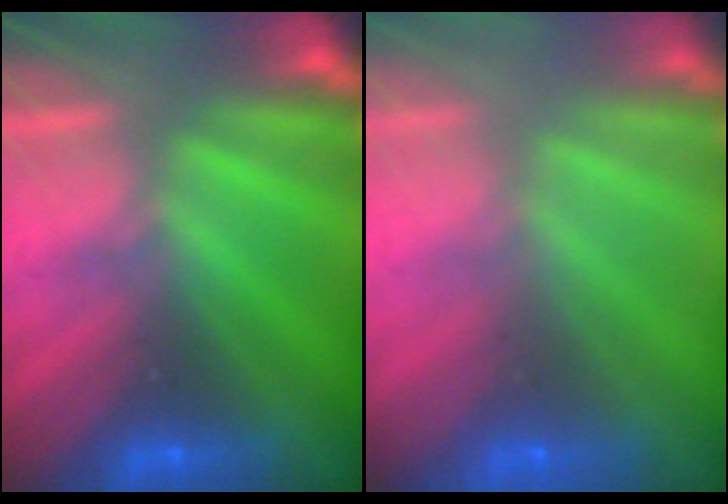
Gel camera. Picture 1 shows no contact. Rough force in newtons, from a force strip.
{"total": 8.2}